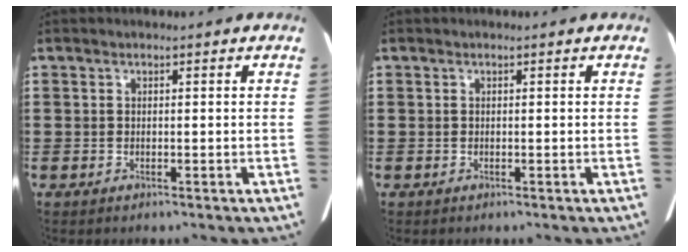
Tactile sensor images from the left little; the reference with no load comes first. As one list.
[{"total": 0.0}]